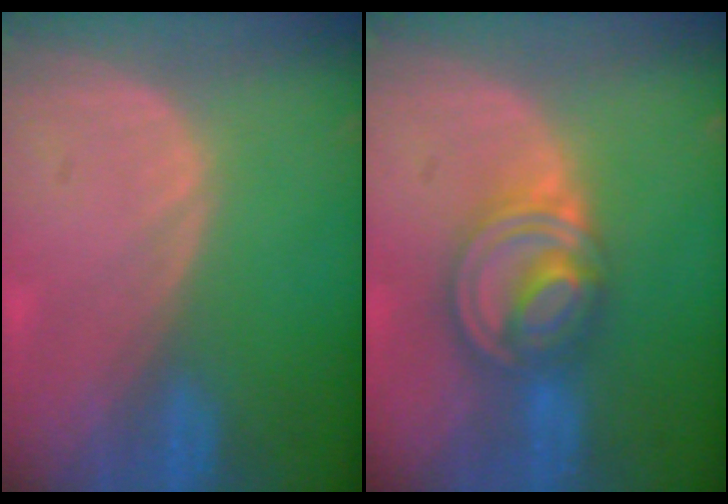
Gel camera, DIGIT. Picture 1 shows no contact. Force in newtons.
{"total": 8.2, "press": 6.9, "slide": 4.4}